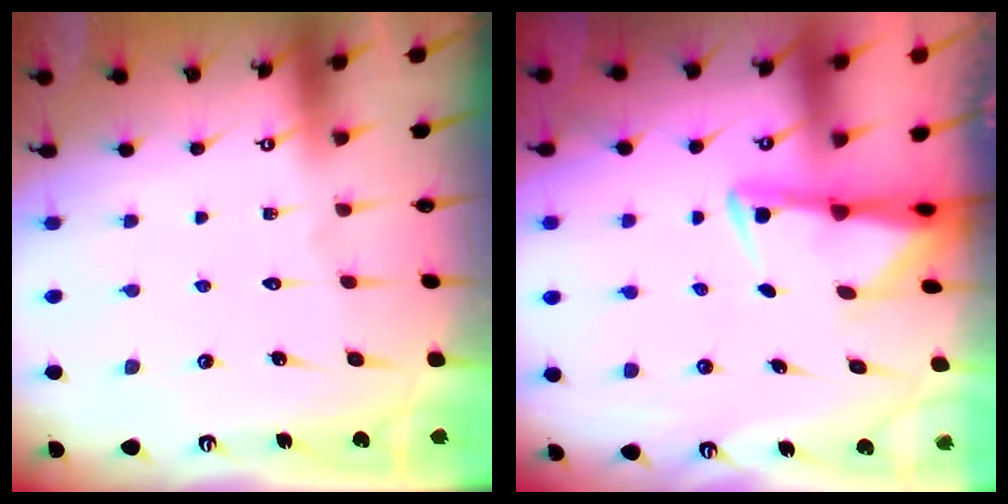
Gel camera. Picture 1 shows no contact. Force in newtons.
{"total": 2.9, "press": 2.9, "slide": 0.6}